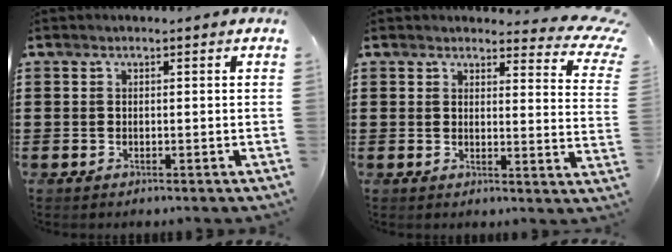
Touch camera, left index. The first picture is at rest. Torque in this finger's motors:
{"motor_torque": [1.10, -1.04, 0.07, -0.04]}